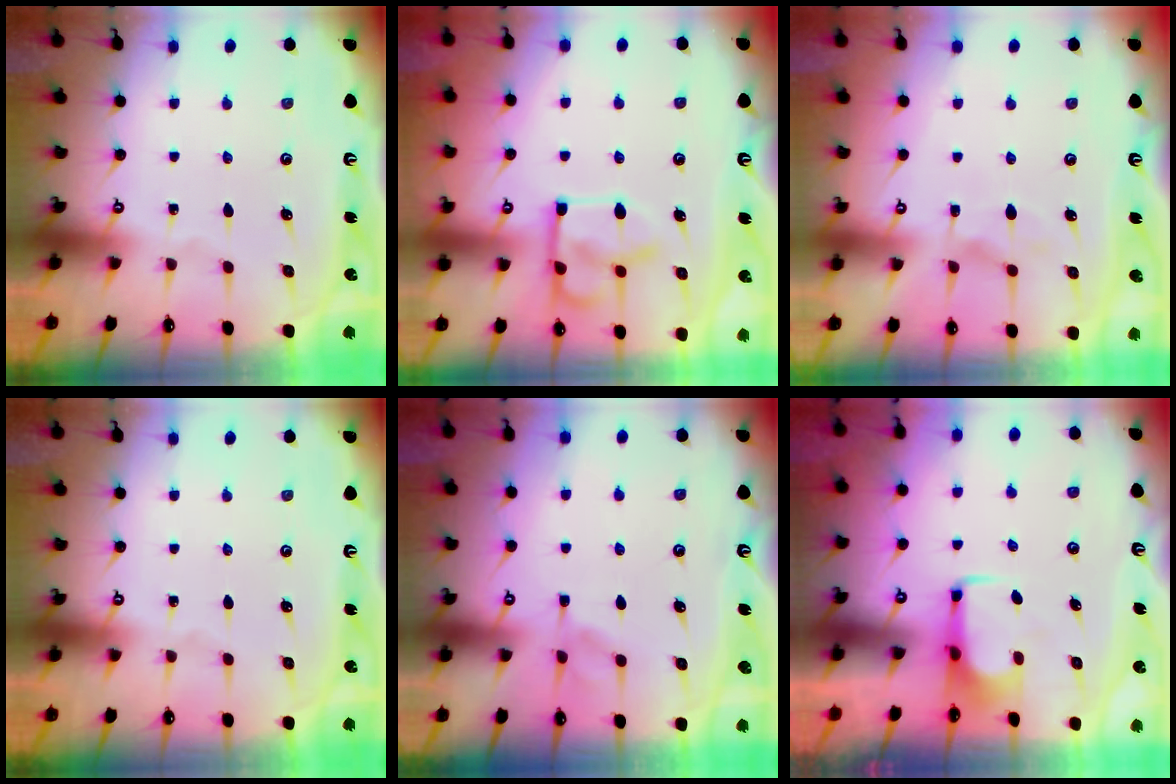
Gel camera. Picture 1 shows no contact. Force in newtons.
{"total": 8.6, "press": 8.5, "slide": 1.6}
{"total": 2.3, "press": 2.1, "slide": 0.9}
{"total": 0.0}
{"total": 3.7, "press": 3.7, "slide": 0.6}
{"total": 2.0, "press": 2.0, "slide": 0.4}